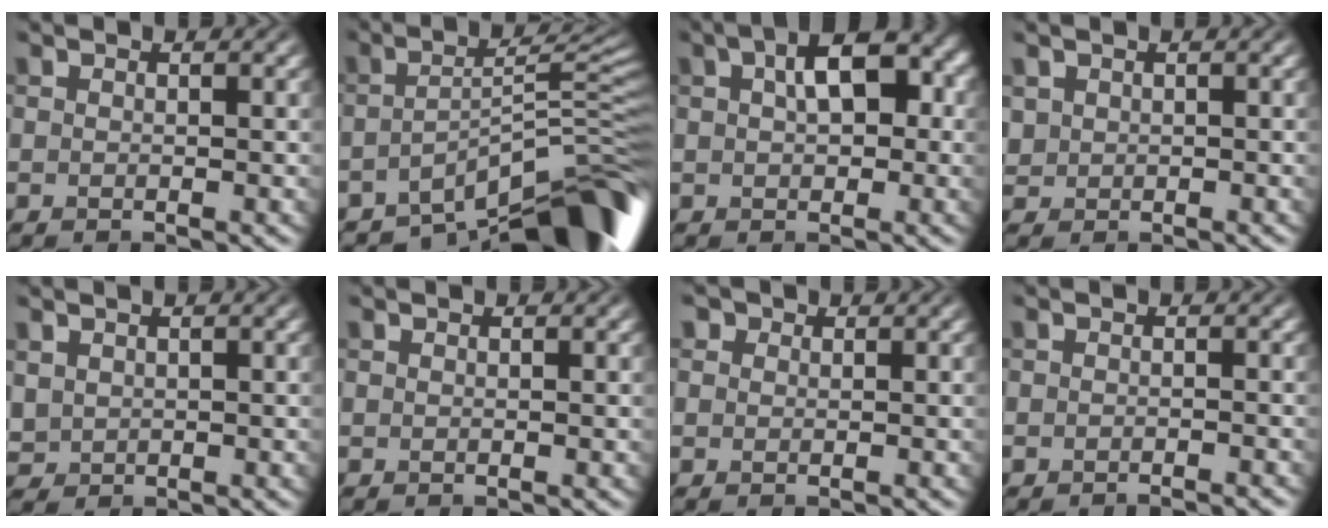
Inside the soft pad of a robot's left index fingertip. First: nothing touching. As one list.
[{"total": 10.7, "force": [-7.2, 2.8, 7.3], "torque": [-0.085, 0.002, -0.121]}, {"total": 5.6, "force": [1.6, 2.9, 4.5], "torque": [-0.069, 0.017, 0.017]}, {"total": 1.1, "force": [0.6, 0.9, -0.1], "torque": [0.000, -0.004, 0.013]}, {"total": 1.4, "force": [0.6, 1.2, 0.3], "torque": [-0.013, -0.004, 0.018]}, {"total": 0.0}, {"total": 1.6, "force": [0.8, 1.2, 0.5], "torque": [-0.002, 0.001, -0.001]}, {"total": 1.5, "force": [-1.4, 0.1, 0.4], "torque": [0.004, 0.002, -0.020]}]